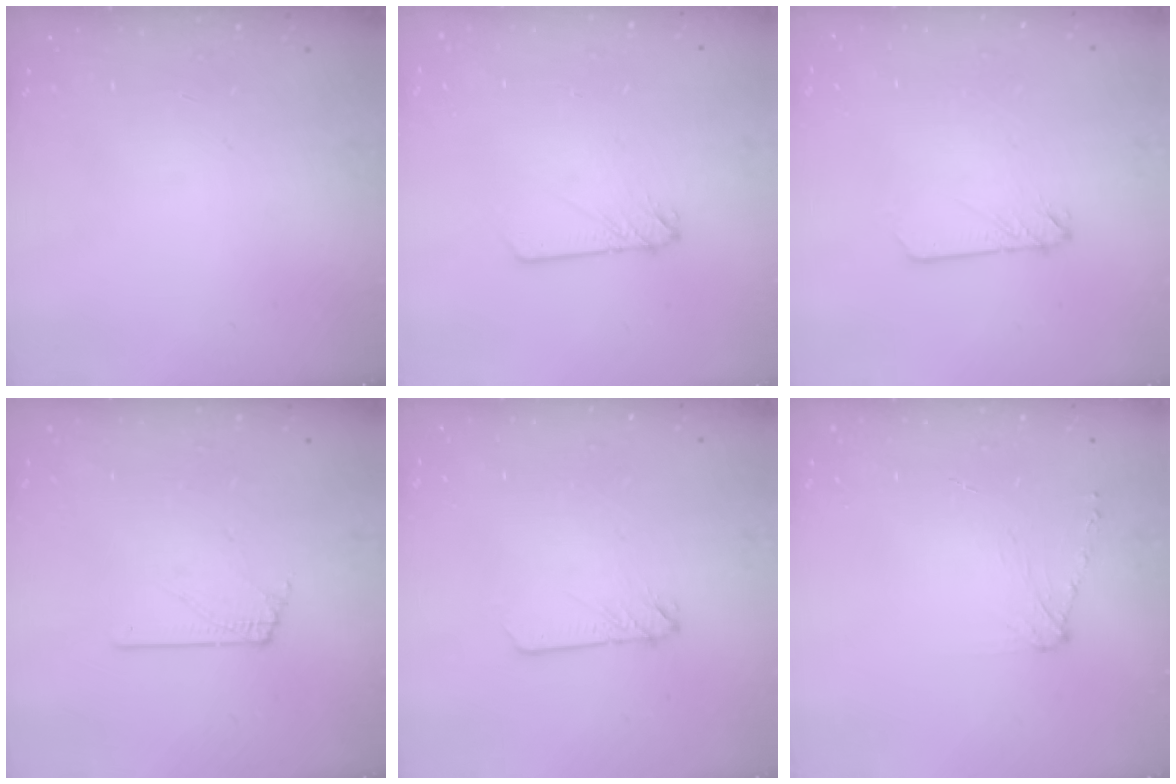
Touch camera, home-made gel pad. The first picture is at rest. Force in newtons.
{"total": 2.9, "press": 2.9, "slide": 0.4}
{"total": 2.4, "press": 2.4, "slide": 0.2}
{"total": 1.6, "press": 1.6, "slide": 0.2}
{"total": 2.4, "press": 2.4, "slide": 0.2}
{"total": 4.3, "press": 4.2, "slide": 0.6}